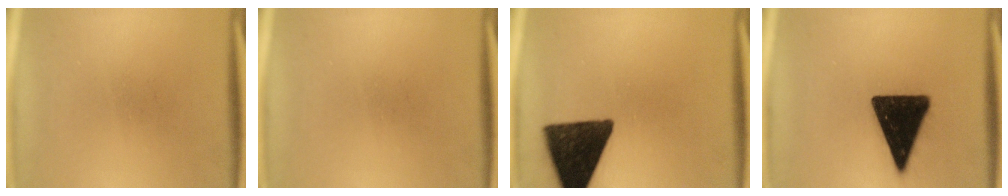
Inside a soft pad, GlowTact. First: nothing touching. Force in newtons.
{"total": 0.0}
{"total": 15.1}
{"total": 16.9}